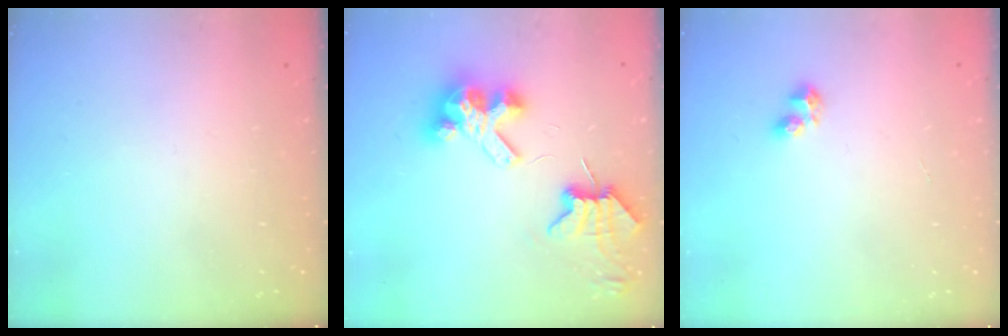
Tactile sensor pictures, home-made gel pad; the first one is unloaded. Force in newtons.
{"total": 8.8, "press": 8.7, "slide": 0.9}
{"total": 3.3, "press": 3.3, "slide": 0.7}